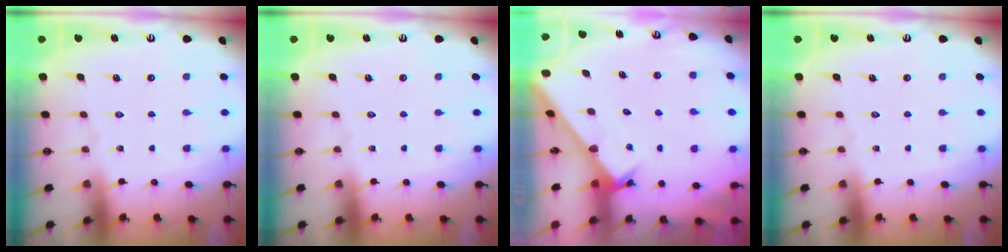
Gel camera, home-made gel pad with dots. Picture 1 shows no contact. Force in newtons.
{"total": 0.0}
{"total": 2.4, "press": 2.4, "slide": 0.2}
{"total": 0.0}